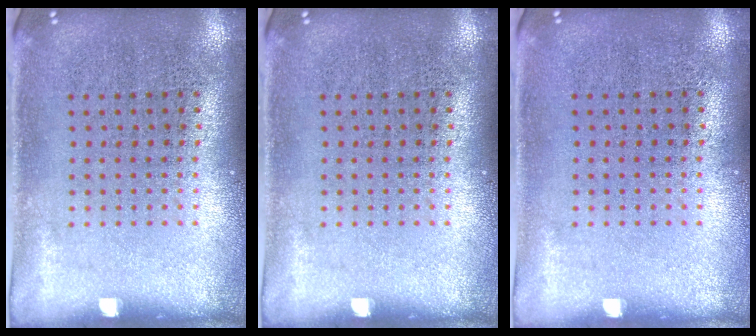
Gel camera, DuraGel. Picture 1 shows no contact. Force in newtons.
{"total": 0.0}
{"total": 0.0}